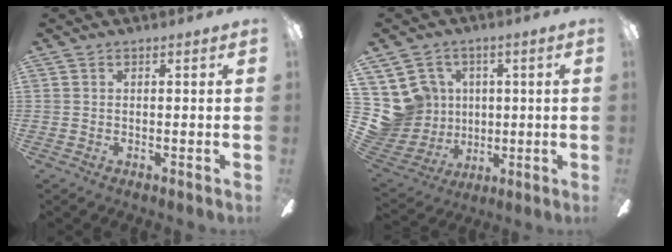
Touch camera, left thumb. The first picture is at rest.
{"total": 11.7, "force": [2.1, 11.3, 2.3], "torque": [-0.102, -0.019, 0.052]}